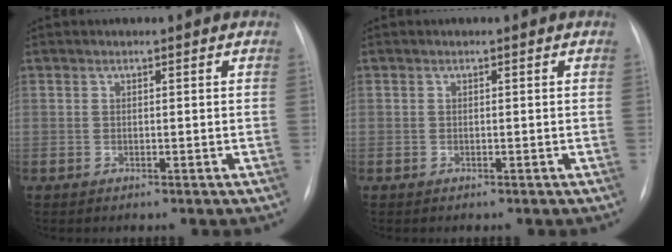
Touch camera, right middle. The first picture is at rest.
{"total": 0.0}